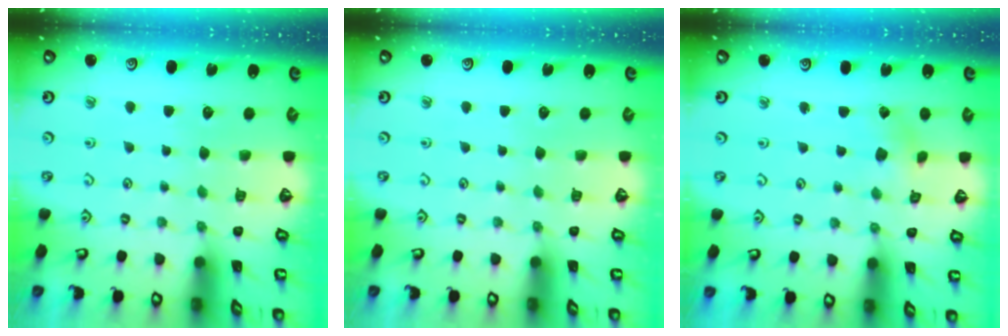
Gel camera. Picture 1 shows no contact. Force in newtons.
{"total": 0.0}
{"total": 2.7, "press": 2.6, "slide": 0.6}